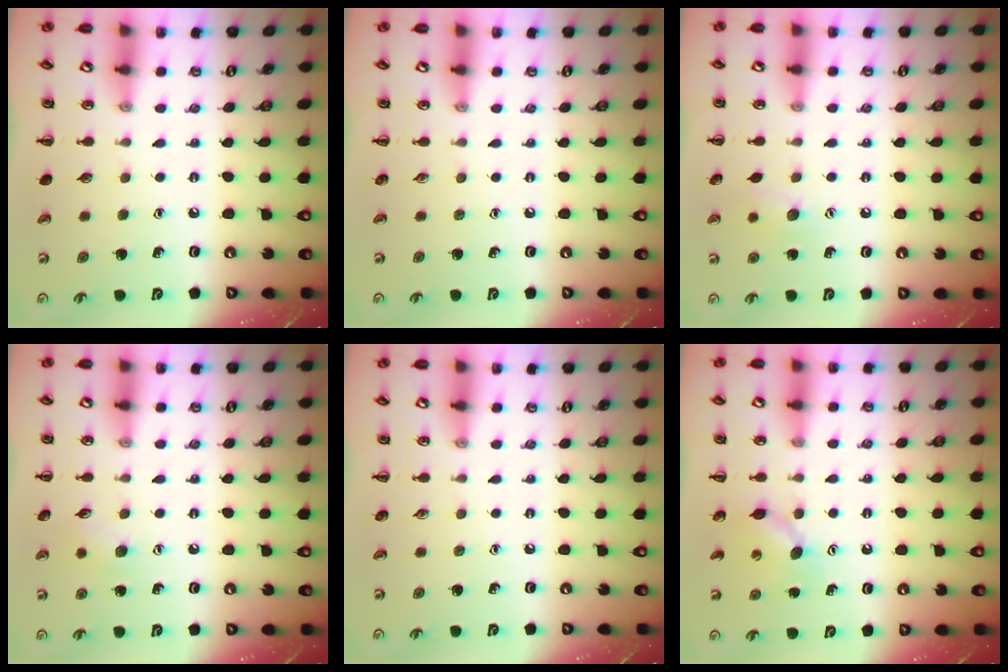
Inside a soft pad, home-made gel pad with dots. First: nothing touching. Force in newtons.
{"total": 0.0}
{"total": 6.9, "press": 6.7, "slide": 1.5}
{"total": 7.2, "press": 7.0, "slide": 1.4}
{"total": 0.0}
{"total": 5.3, "press": 5.1, "slide": 1.5}